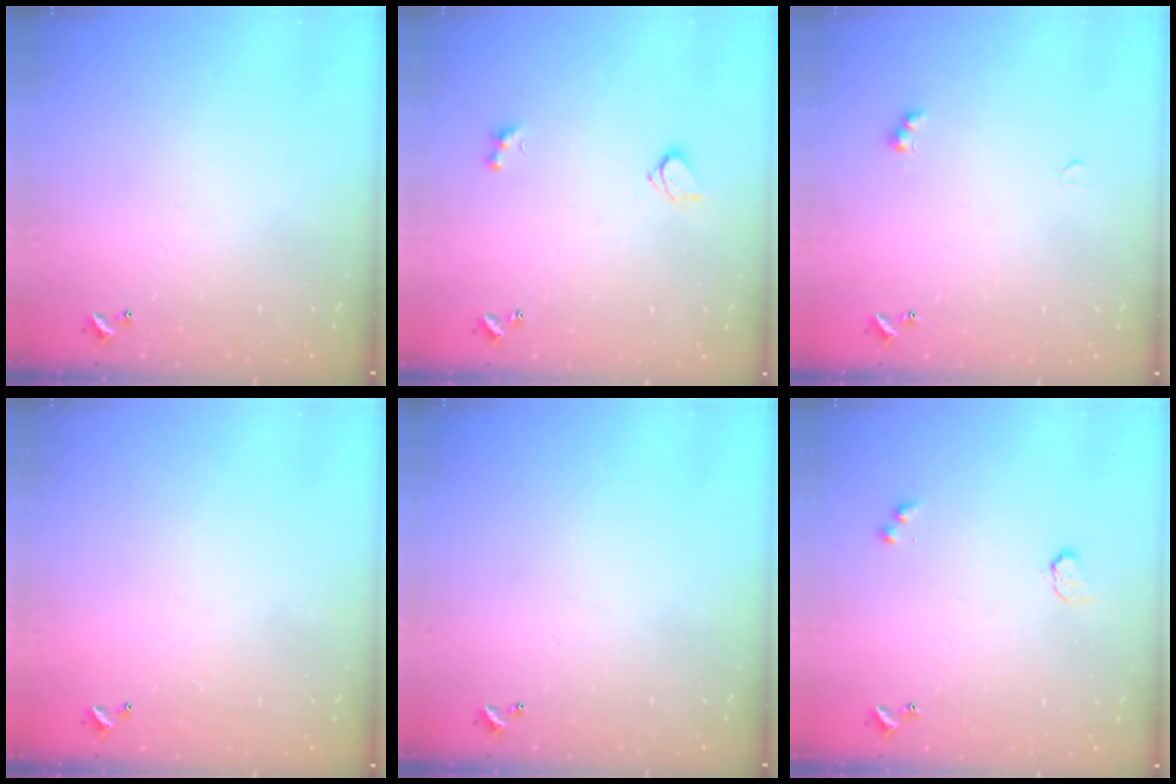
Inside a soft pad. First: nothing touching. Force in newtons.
{"total": 2.8, "press": 2.5, "slide": 1.3}
{"total": 1.8, "press": 1.8, "slide": 0.4}
{"total": 2.8, "press": 2.8, "slide": 0.1}
{"total": 0.0}
{"total": 2.9, "press": 2.9, "slide": 0.5}